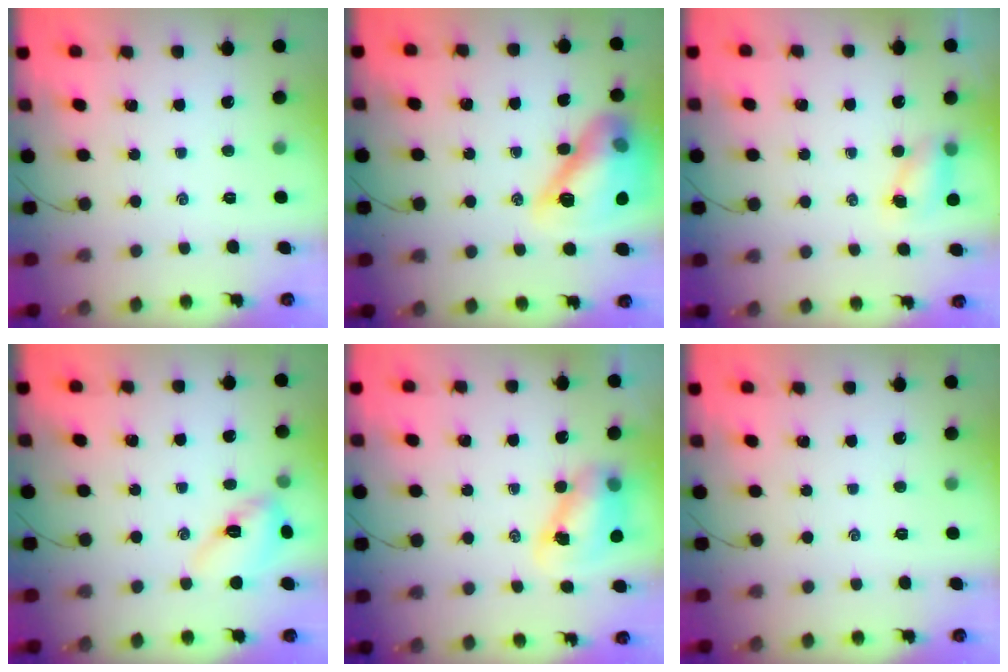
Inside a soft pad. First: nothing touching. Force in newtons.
{"total": 17.7, "press": 17.4, "slide": 3.2}
{"total": 4.9, "press": 4.8, "slide": 1.0}
{"total": 9.1, "press": 9.1, "slide": 0.8}
{"total": 7.8, "press": 7.5, "slide": 2.0}
{"total": 0.0}